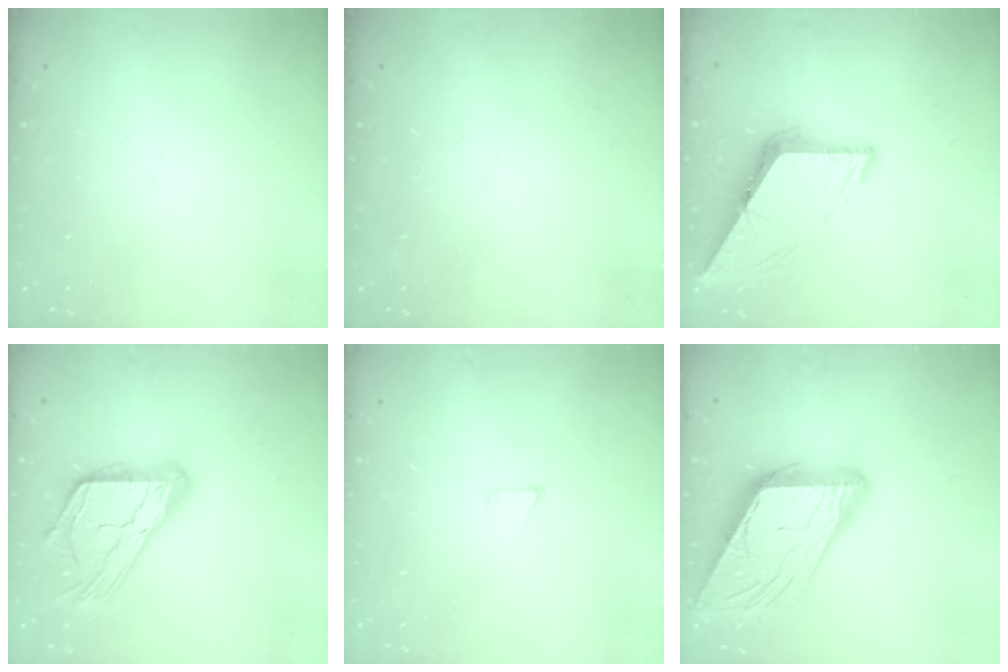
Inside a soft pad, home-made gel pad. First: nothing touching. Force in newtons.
{"total": 0.0}
{"total": 8.6, "press": 8.5, "slide": 1.1}
{"total": 20.1, "press": 20.1, "slide": 1.7}
{"total": 2.7, "press": 2.7, "slide": 0.2}
{"total": 17.5, "press": 17.4, "slide": 1.8}